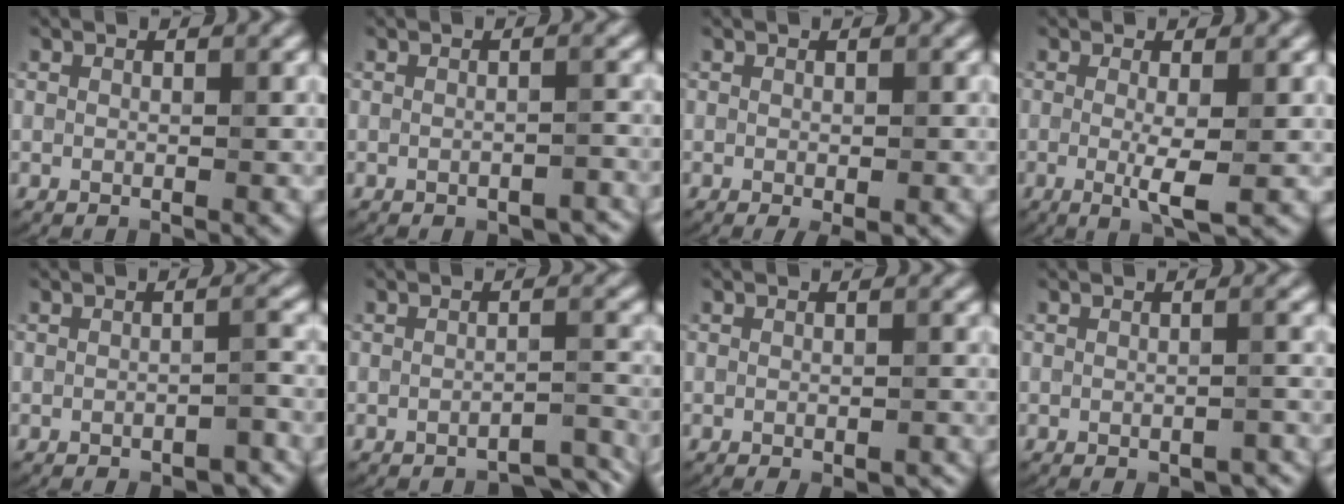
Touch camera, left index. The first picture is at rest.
{"total": 2.0, "force": [-1.5, 0.5, 1.2], "torque": [-0.017, -0.001, -0.023]}
{"total": 1.0, "force": [-0.5, 0.1, 0.8], "torque": [-0.016, -0.007, -0.003]}
{"total": 2.4, "force": [-0.3, 0.3, 2.4], "torque": [-0.054, -0.011, -0.003]}
{"total": 2.9, "force": [-2.0, 0.8, 2.0], "torque": [-0.028, 0.004, -0.032]}
{"total": 3.1, "force": [-2.9, 0.5, 1.1], "torque": [-0.011, 0.005, -0.040]}
{"total": 1.6, "force": [-1.1, 0.4, 1.1], "torque": [-0.017, -0.002, -0.013]}
{"total": 1.9, "force": [-1.0, 0.6, 1.5], "torque": [-0.020, 0.000, -0.016]}